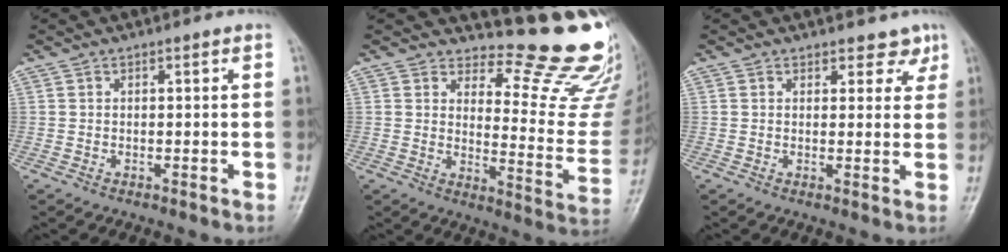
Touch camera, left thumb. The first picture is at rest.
{"total": 17.5, "force": [15.5, 4.4, 6.8], "torque": [-0.036, -0.180, 0.181]}
{"total": 3.5, "force": [2.6, 2.2, 0.9], "torque": [0.019, -0.014, 0.029]}